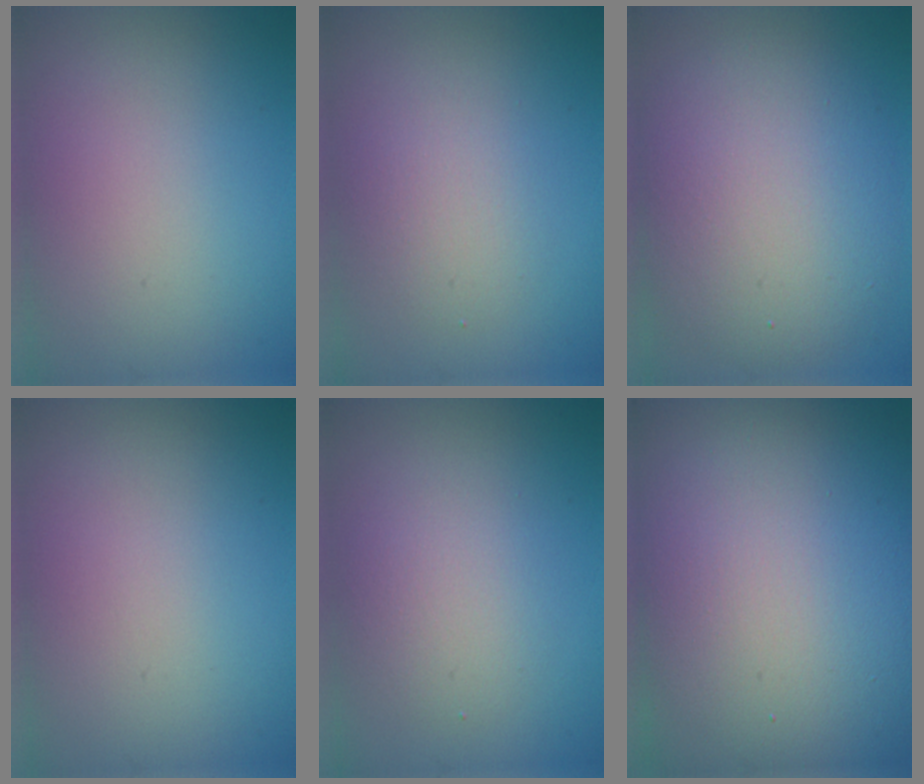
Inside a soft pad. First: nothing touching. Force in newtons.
{"total": 2.3, "press": 2.3, "slide": 0.2}
{"total": 8.6, "press": 8.6, "slide": 0.3}
{"total": 0.0}
{"total": 2.9, "press": 2.9, "slide": 0.0}
{"total": 23.1, "press": 23.1, "slide": 1.2}